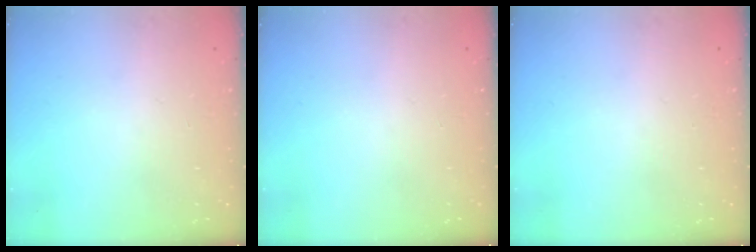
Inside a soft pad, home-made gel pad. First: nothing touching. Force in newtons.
{"total": 0.0}
{"total": 0.0}